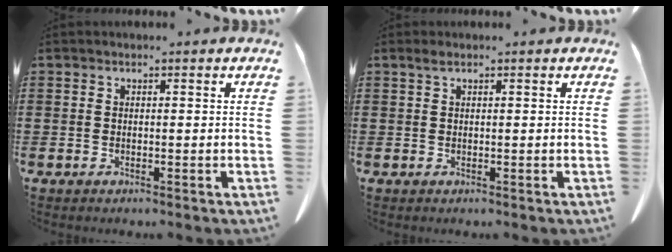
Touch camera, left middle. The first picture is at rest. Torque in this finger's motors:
{"motor_torque": [0.17, 0.06, 0.00, 0.00]}